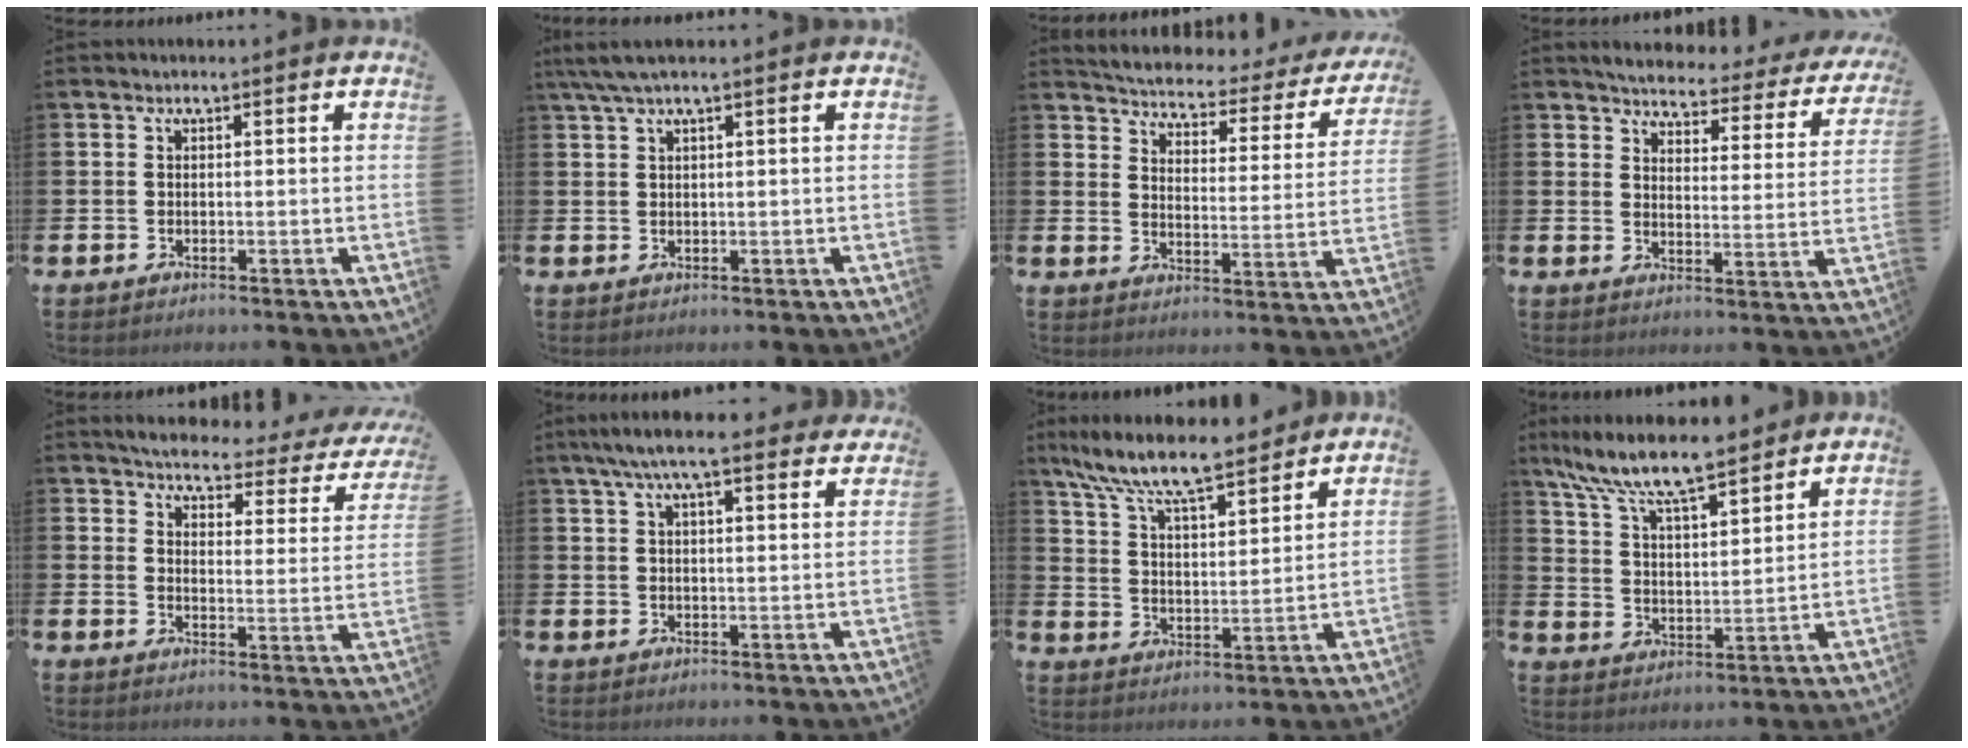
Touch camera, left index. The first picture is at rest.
{"total": 2.5, "force": [1.6, 0.1, 2.0], "torque": [-0.041, 0.003, 0.029]}
{"total": 3.7, "force": [3.5, 0.9, 0.8], "torque": [-0.038, -0.037, 0.049]}
{"total": 3.7, "force": [3.5, 0.9, 0.8], "torque": [-0.029, -0.038, 0.051]}
{"total": 3.7, "force": [3.4, 0.9, 1.2], "torque": [-0.043, -0.033, 0.049]}
{"total": 7.5, "force": [6.6, 1.2, 3.4], "torque": [-0.075, -0.017, 0.118]}
{"total": 9.2, "force": [8.4, 1.4, 3.5], "torque": [-0.102, -0.055, 0.147]}
{"total": 8.9, "force": [8.2, 1.2, 3.4], "torque": [-0.099, -0.052, 0.142]}